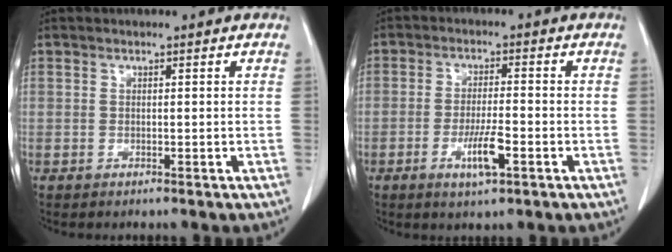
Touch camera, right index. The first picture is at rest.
{"total": 5.7, "force": [-2.3, 0.9, 5.1], "torque": [-0.095, -0.006, -0.040]}